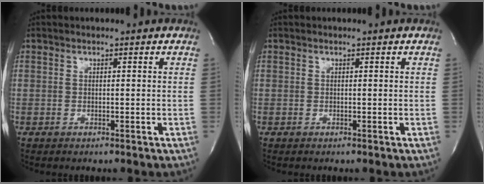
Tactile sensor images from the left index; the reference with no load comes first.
{"total": 0.0}